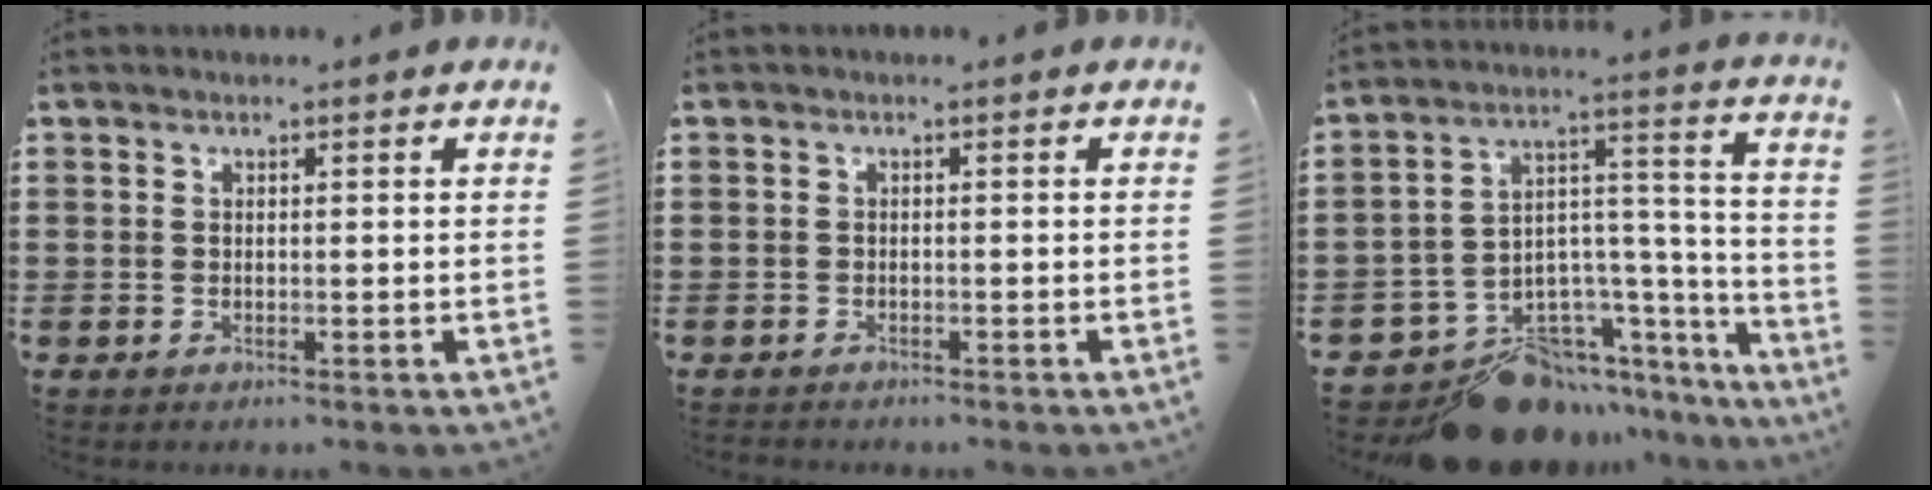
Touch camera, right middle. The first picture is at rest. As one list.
[{"total": 0.8, "force": [-0.7, 0.4, -0.2], "torque": [0.003, 0.004, -0.016]}, {"total": 12.9, "force": [-10.4, 6.5, 3.9], "torque": [-0.052, 0.041, -0.179]}]